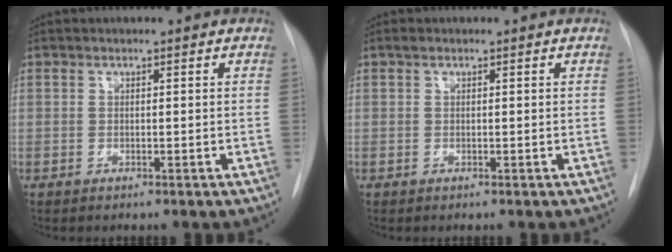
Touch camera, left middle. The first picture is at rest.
{"total": 0.5, "force": [0.4, 0.3, 0.3], "torque": [-0.008, 0.010, 0.008]}